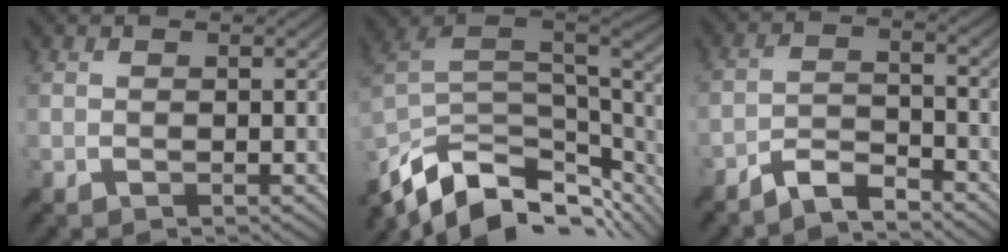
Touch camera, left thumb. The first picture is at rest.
{"total": 13.7, "force": [-8.0, 6.1, 9.2], "torque": [-0.225, -0.022, -0.126]}
{"total": 4.7, "force": [-4.1, 0.9, 2.0], "torque": [-0.041, 0.003, -0.086]}